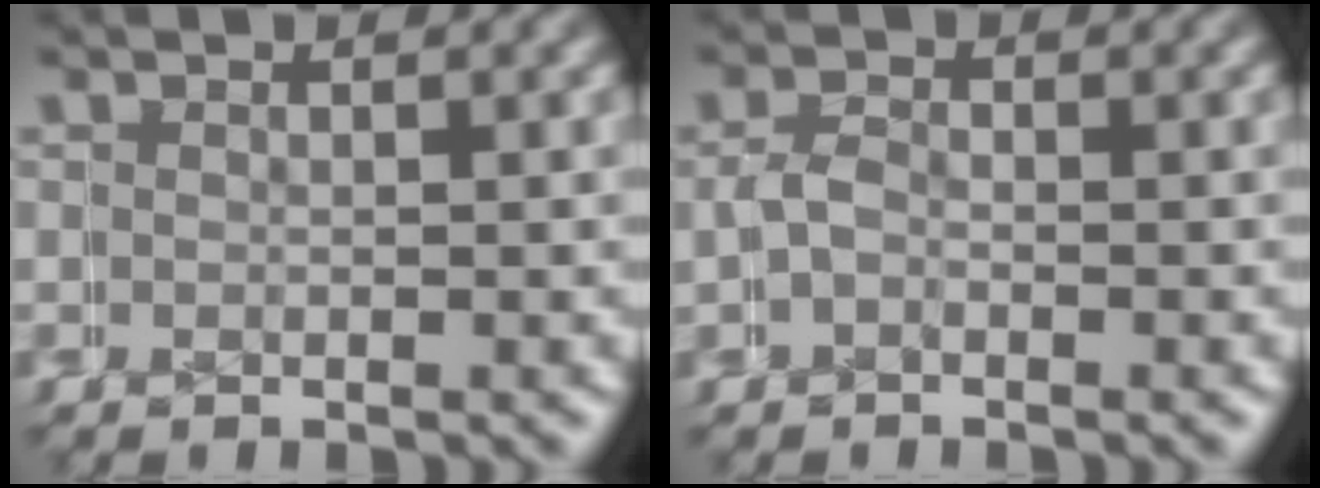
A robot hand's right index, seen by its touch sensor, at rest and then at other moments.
{"total": 0.7, "force": [0.0, 0.6, 0.4], "torque": [-0.001, 0.010, -0.005]}